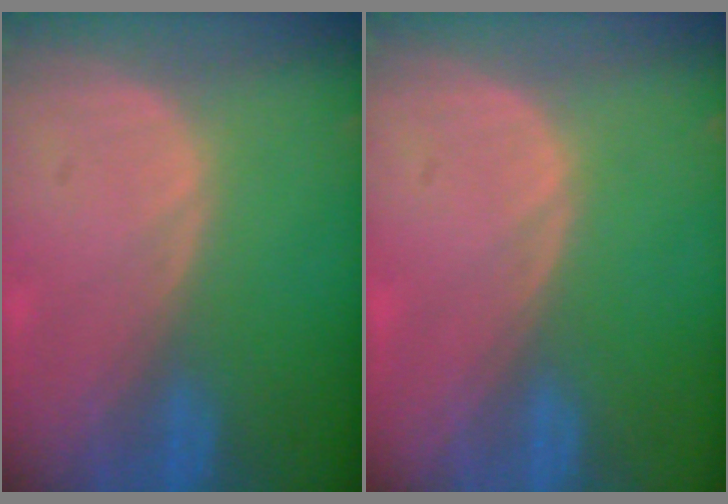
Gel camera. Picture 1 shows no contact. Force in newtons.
{"total": 0.0}